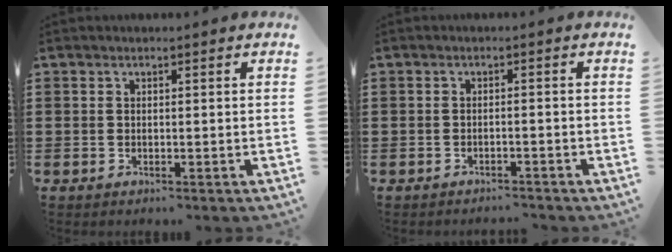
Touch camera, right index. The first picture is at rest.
{"total": 1.2, "force": [-1.1, 0.1, 0.3], "torque": [-0.008, 0.002, -0.024]}